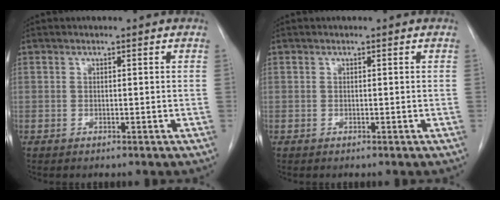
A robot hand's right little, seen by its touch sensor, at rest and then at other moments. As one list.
[{"total": 0.0}]